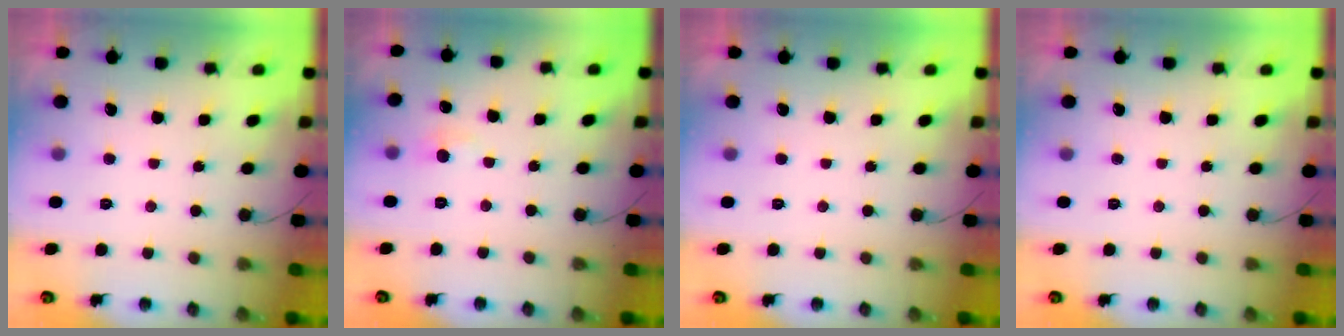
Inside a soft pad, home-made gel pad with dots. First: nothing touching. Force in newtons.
{"total": 4.9, "press": 4.8, "slide": 0.8}
{"total": 0.0}
{"total": 0.0}